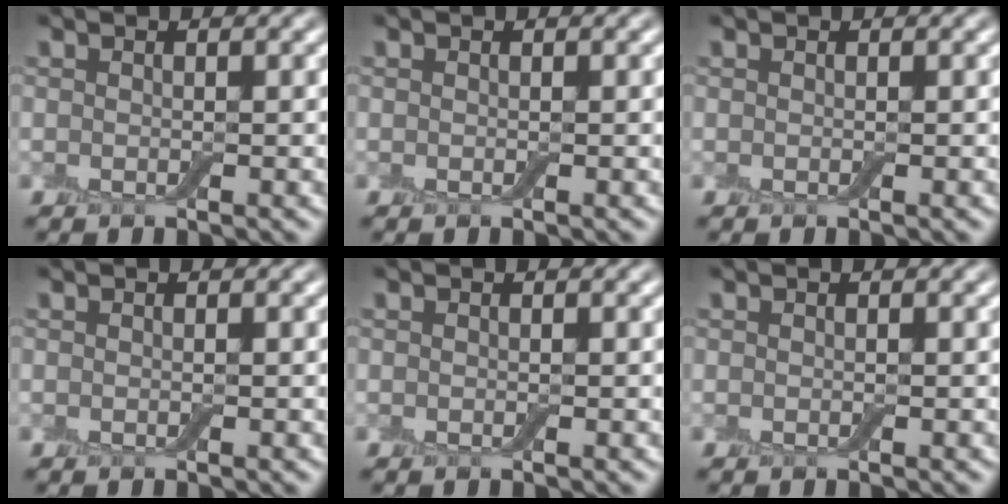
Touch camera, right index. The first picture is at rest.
{"total": 0.0}
{"total": 0.0}
{"total": 0.0}
{"total": 0.0}
{"total": 0.0}